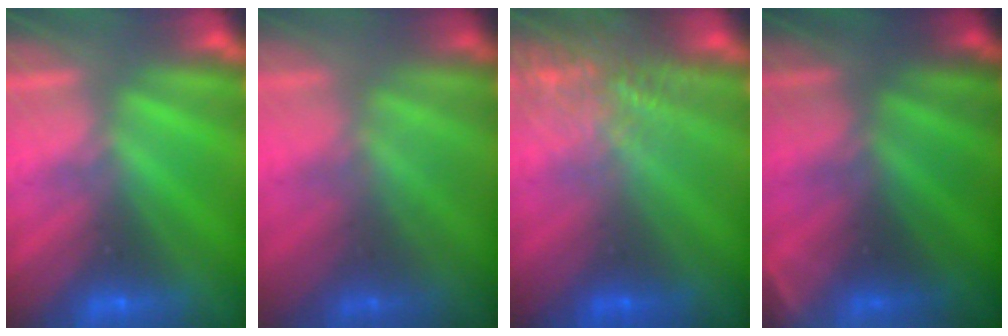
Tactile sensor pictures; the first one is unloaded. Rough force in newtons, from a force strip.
{"total": 1.3}
{"total": 7.2}
{"total": 4.5}